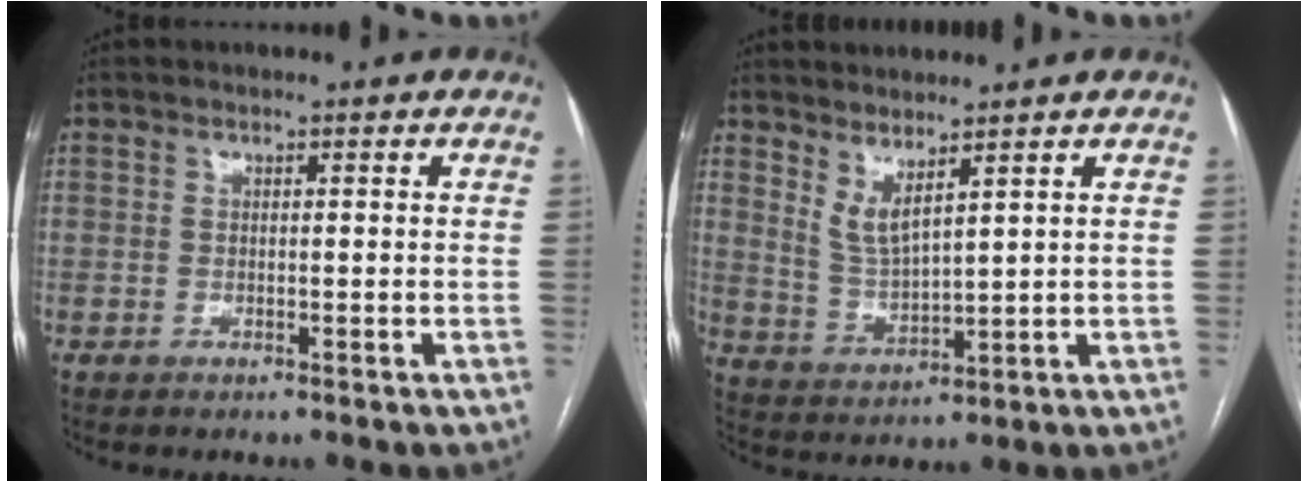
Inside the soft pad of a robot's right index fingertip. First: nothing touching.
{"total": 4.4, "force": [3.2, 0.6, 2.9], "torque": [-0.065, -0.020, 0.077]}